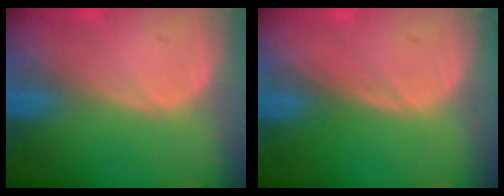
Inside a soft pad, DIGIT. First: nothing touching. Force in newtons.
{"total": 0.0}